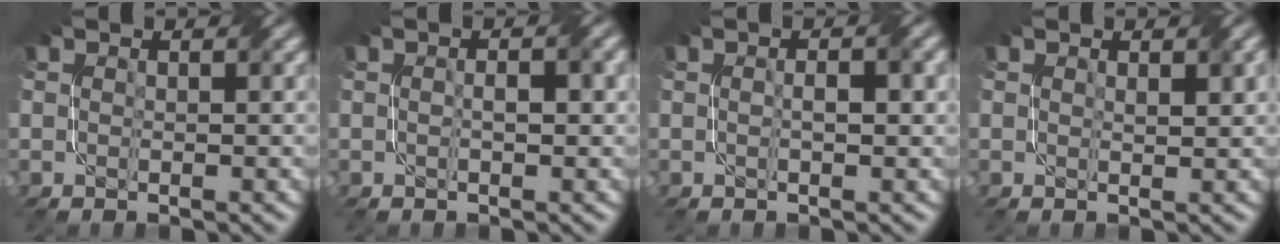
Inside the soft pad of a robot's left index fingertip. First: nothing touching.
{"total": 1.7, "force": [0.0, 0.5, 1.6], "torque": [-0.029, 0.003, -0.001]}
{"total": 1.9, "force": [0.0, 0.5, 1.8], "torque": [-0.031, 0.003, 0.000]}
{"total": 1.1, "force": [0.6, 0.3, 0.9], "torque": [-0.014, -0.001, 0.012]}